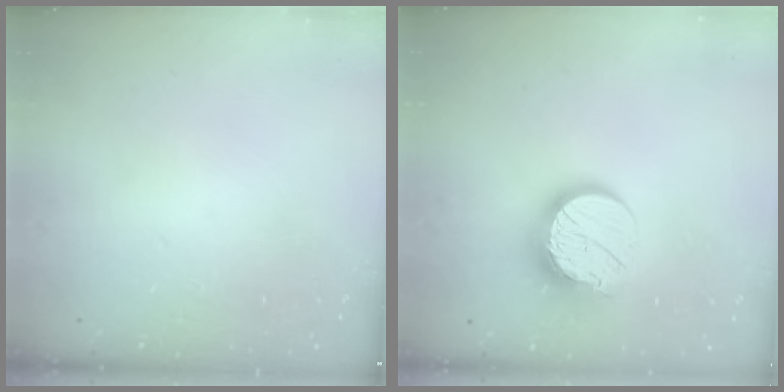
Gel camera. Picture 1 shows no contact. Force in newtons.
{"total": 14.8, "press": 14.7, "slide": 0.9}